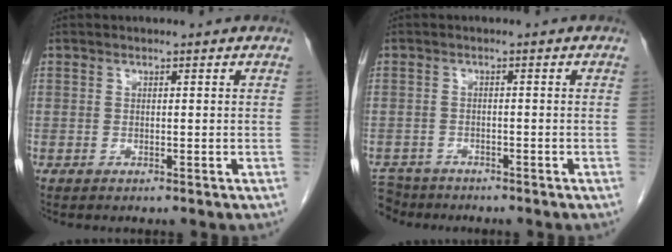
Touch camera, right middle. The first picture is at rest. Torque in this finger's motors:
{"motor_torque": [-0.14, -0.10, 0.02, 0.00]}